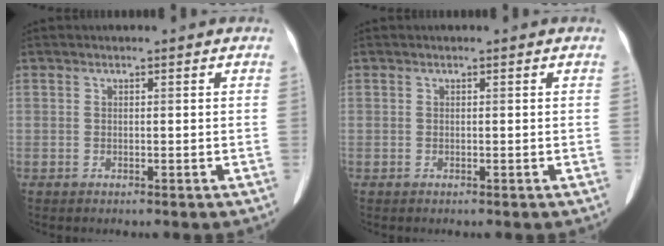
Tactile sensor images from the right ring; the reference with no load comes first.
{"total": 0.0}